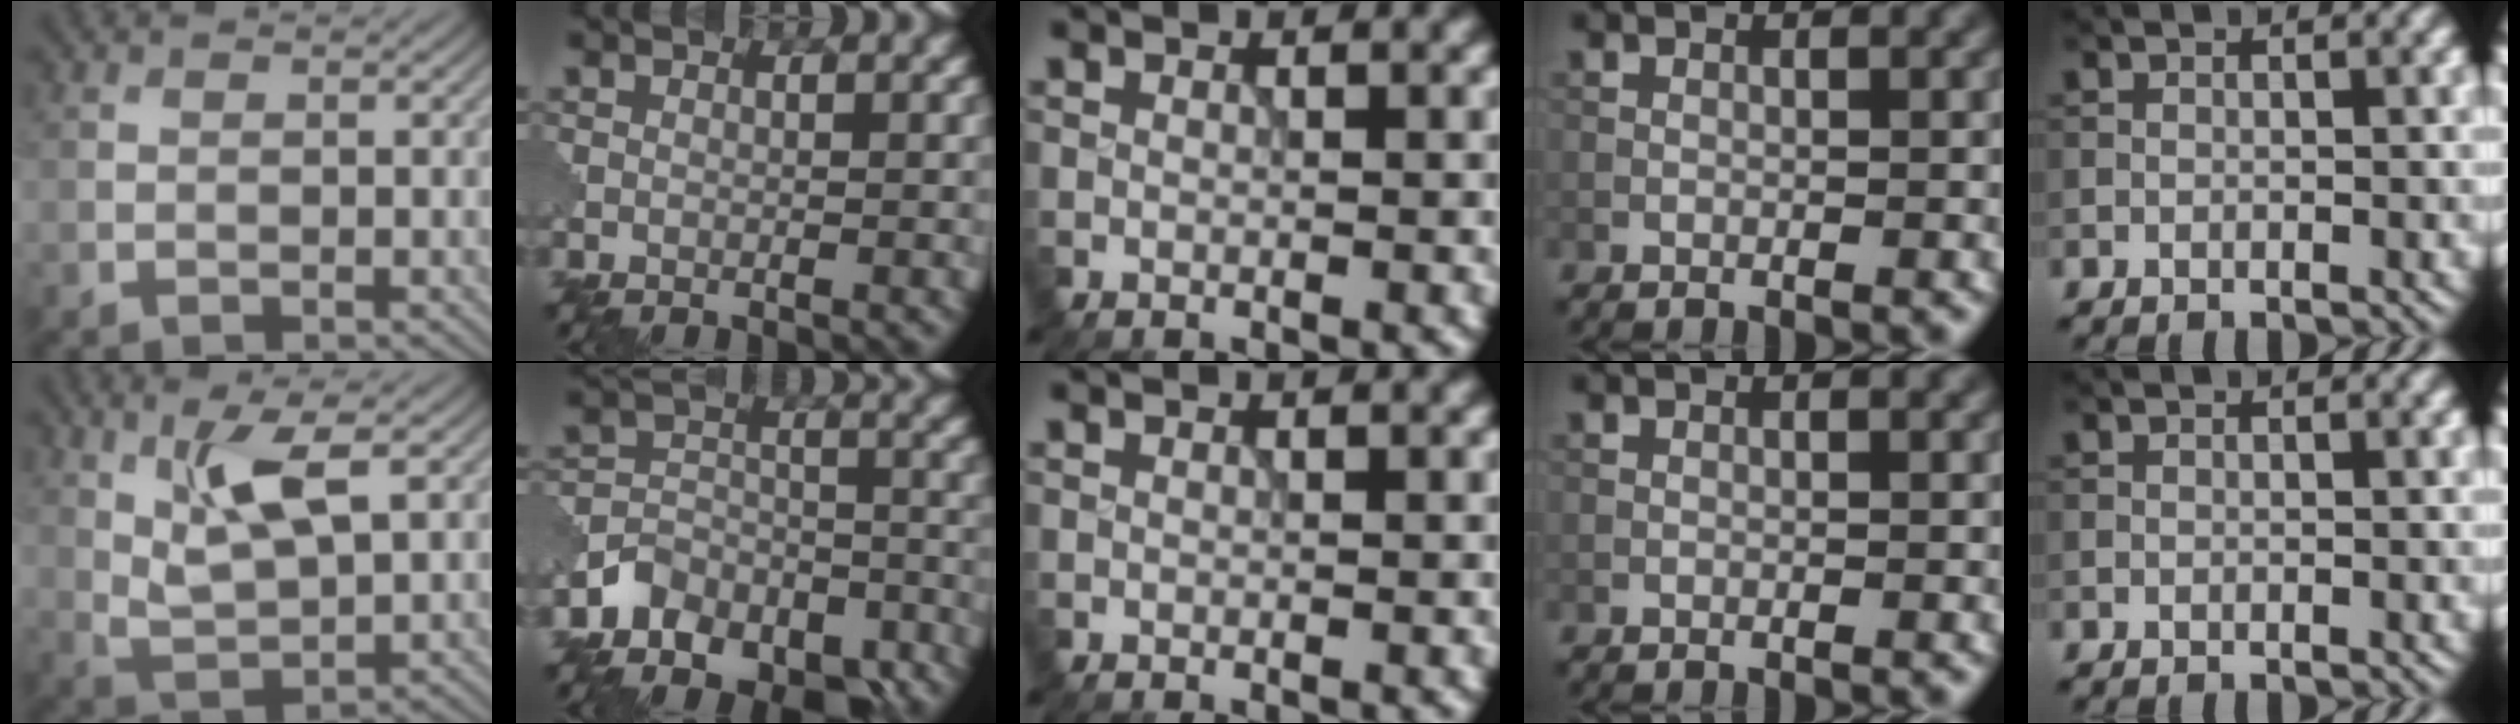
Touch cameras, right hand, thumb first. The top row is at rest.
{"thumb": {"total": 7.3, "force": [3.1, 2.3, 6.1], "torque": [-0.130, -0.006, 0.065]}, "index": {"total": 7.8, "force": [-6.0, 4.4, 2.3], "torque": [-0.027, -0.004, -0.106]}}